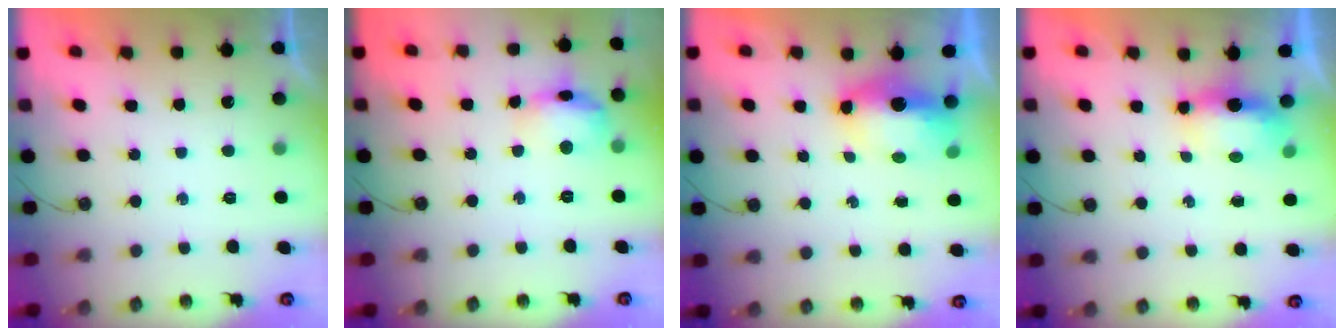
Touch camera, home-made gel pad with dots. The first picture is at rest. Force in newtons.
{"total": 13.2, "press": 13.1, "slide": 1.1}
{"total": 7.3, "press": 7.2, "slide": 1.2}
{"total": 7.0, "press": 6.3, "slide": 3.1}